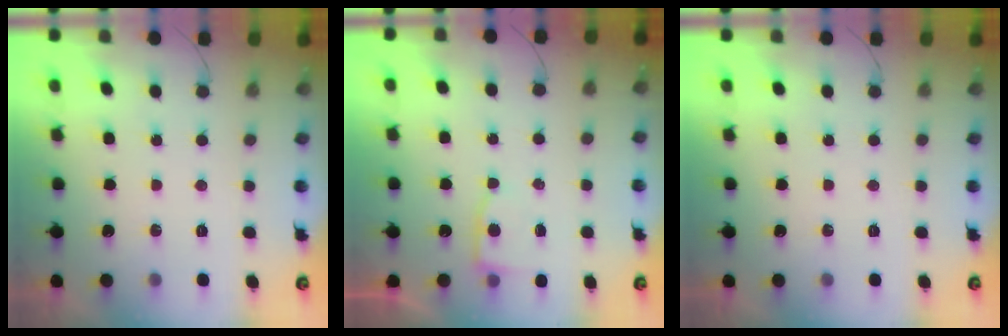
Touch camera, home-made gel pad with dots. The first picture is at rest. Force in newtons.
{"total": 4.5, "press": 4.4, "slide": 0.3}
{"total": 0.0}